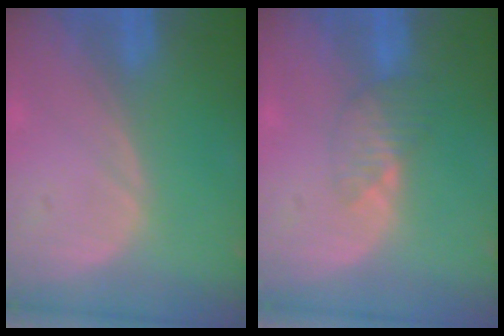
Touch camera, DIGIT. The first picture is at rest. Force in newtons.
{"total": 3.4, "press": 3.1, "slide": 1.5}